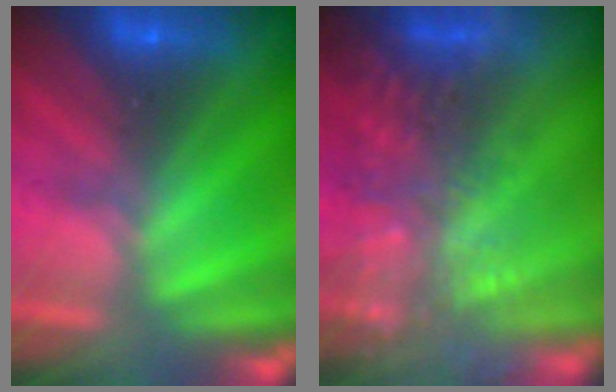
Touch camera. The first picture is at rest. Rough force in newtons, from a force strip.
{"total": 13.7}